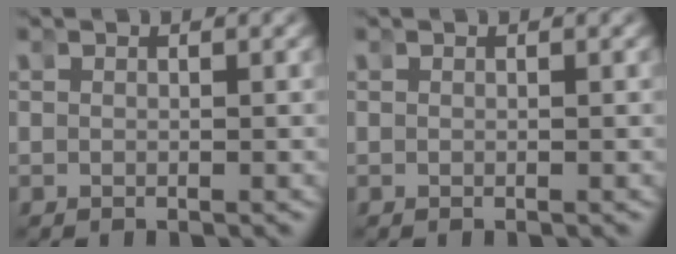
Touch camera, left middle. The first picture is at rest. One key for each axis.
{"total": 0.0}